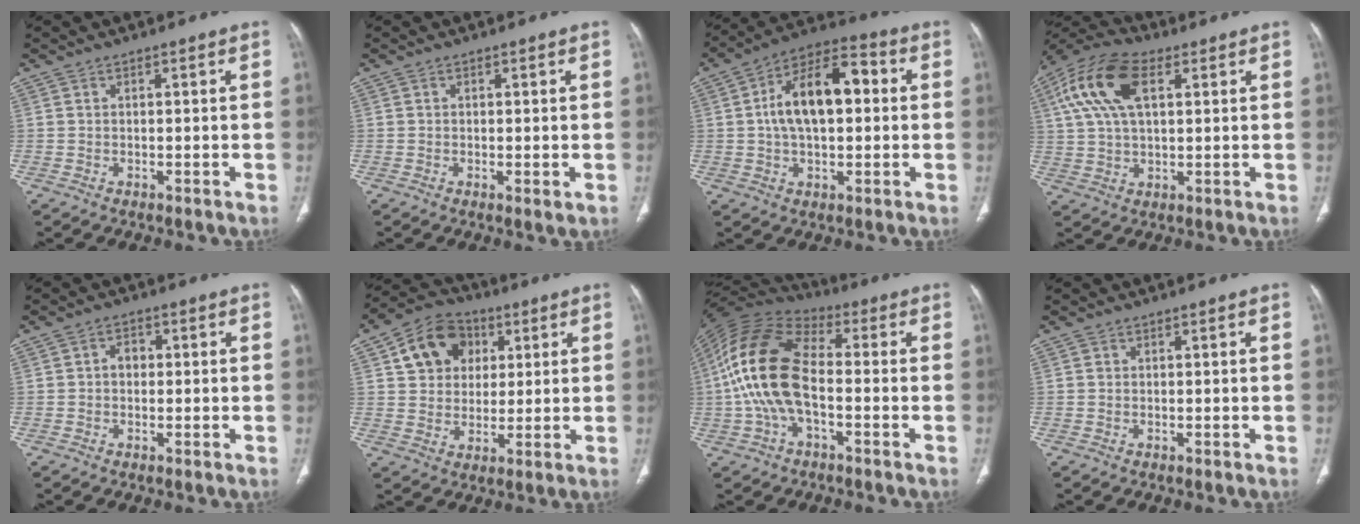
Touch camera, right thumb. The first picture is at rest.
{"total": 1.2, "force": [-0.1, 0.4, 1.1], "torque": [-0.022, -0.007, -0.002]}
{"total": 15.3, "force": [1.6, 8.3, 12.7], "torque": [-0.207, 0.035, 0.019]}
{"total": 14.7, "force": [5.0, 7.6, 11.5], "torque": [-0.235, 0.020, 0.089]}
{"total": 2.6, "force": [0.0, 2.1, 1.6], "torque": [-0.014, 0.011, -0.005]}
{"total": 12.3, "force": [4.2, 9.9, 5.9], "torque": [-0.073, -0.002, 0.068]}
{"total": 16.7, "force": [-1.6, 9.1, 13.9], "torque": [-0.285, 0.036, -0.038]}
{"total": 0.0}